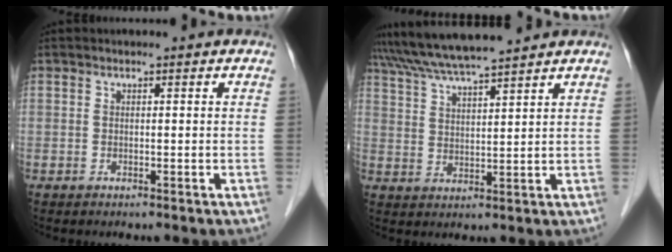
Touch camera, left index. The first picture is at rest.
{"total": 9.8, "force": [8.9, -0.8, 4.0], "torque": [-0.078, 0.024, 0.156]}